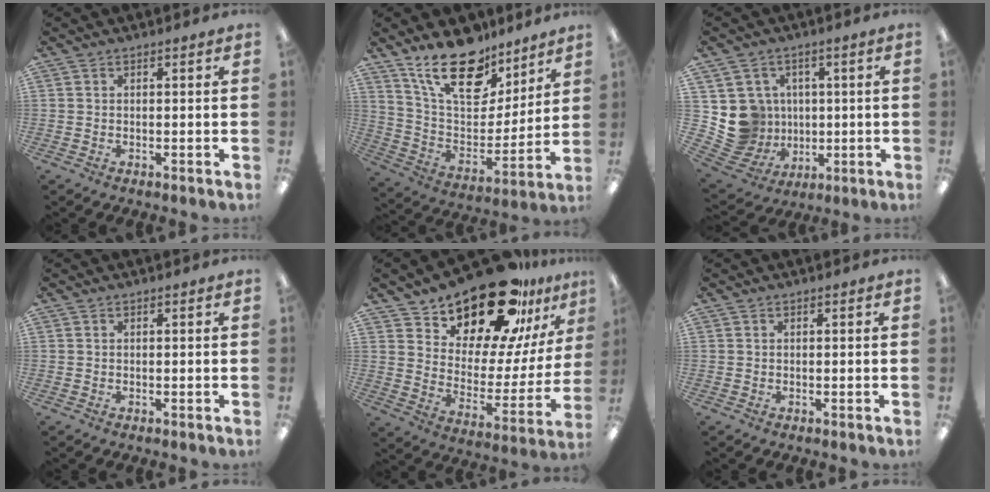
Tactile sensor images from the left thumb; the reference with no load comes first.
{"total": 20.1, "force": [14.4, 9.5, 10.4], "torque": [-0.189, -0.081, 0.259]}
{"total": 10.6, "force": [1.0, 10.4, 1.7], "torque": [-0.063, -0.010, 0.034]}
{"total": 0.0}
{"total": 22.8, "force": [19.4, 8.0, 9.0], "torque": [-0.144, -0.146, 0.334]}
{"total": 0.0}